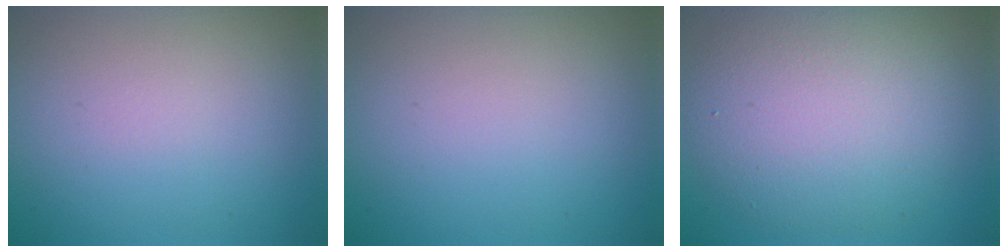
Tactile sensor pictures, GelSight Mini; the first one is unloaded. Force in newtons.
{"total": 0.0}
{"total": 7.7, "press": 7.7, "slide": 0.2}